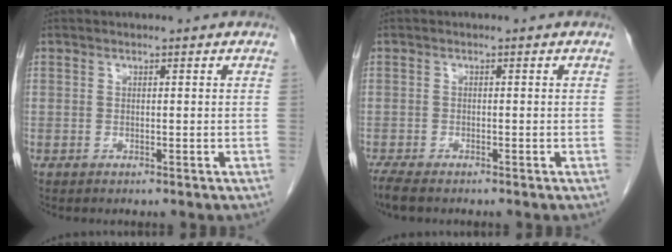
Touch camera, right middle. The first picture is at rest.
{"total": 3.1, "force": [-2.5, 0.6, 1.6], "torque": [-0.042, -0.014, -0.043]}